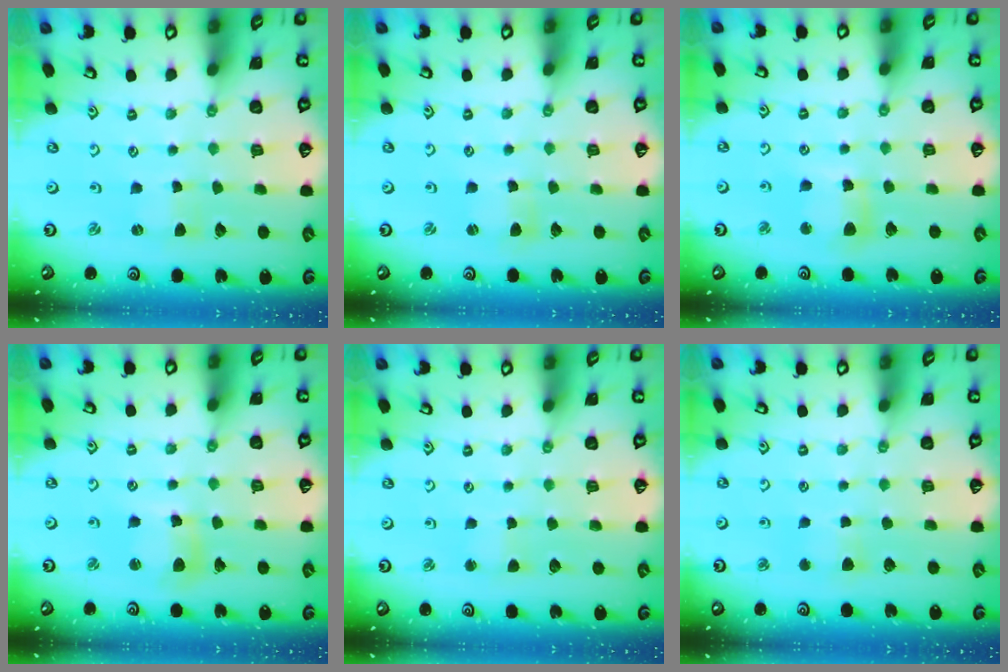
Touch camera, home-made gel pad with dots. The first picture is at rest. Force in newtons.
{"total": 1.6, "press": 1.6, "slide": 0.3}
{"total": 8.3, "press": 8.2, "slide": 1.0}
{"total": 8.9, "press": 8.7, "slide": 1.4}
{"total": 2.2, "press": 2.2, "slide": 0.2}
{"total": 3.4, "press": 3.3, "slide": 0.5}